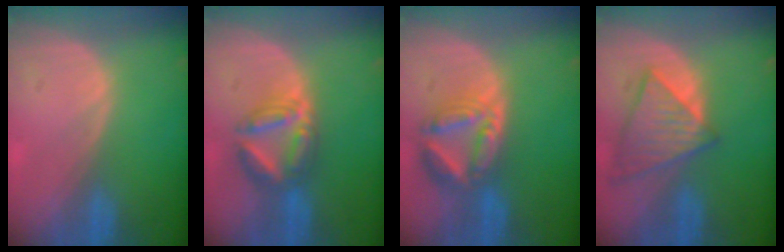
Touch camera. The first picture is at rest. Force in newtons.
{"total": 6.3, "press": 6.3, "slide": 0.4}
{"total": 7.9, "press": 7.0, "slide": 3.8}
{"total": 8.0, "press": 7.3, "slide": 3.4}